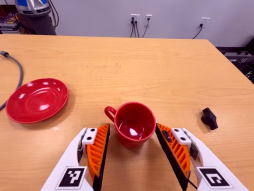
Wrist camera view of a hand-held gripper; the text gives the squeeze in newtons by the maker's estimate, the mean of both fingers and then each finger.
{"total": 0.0}